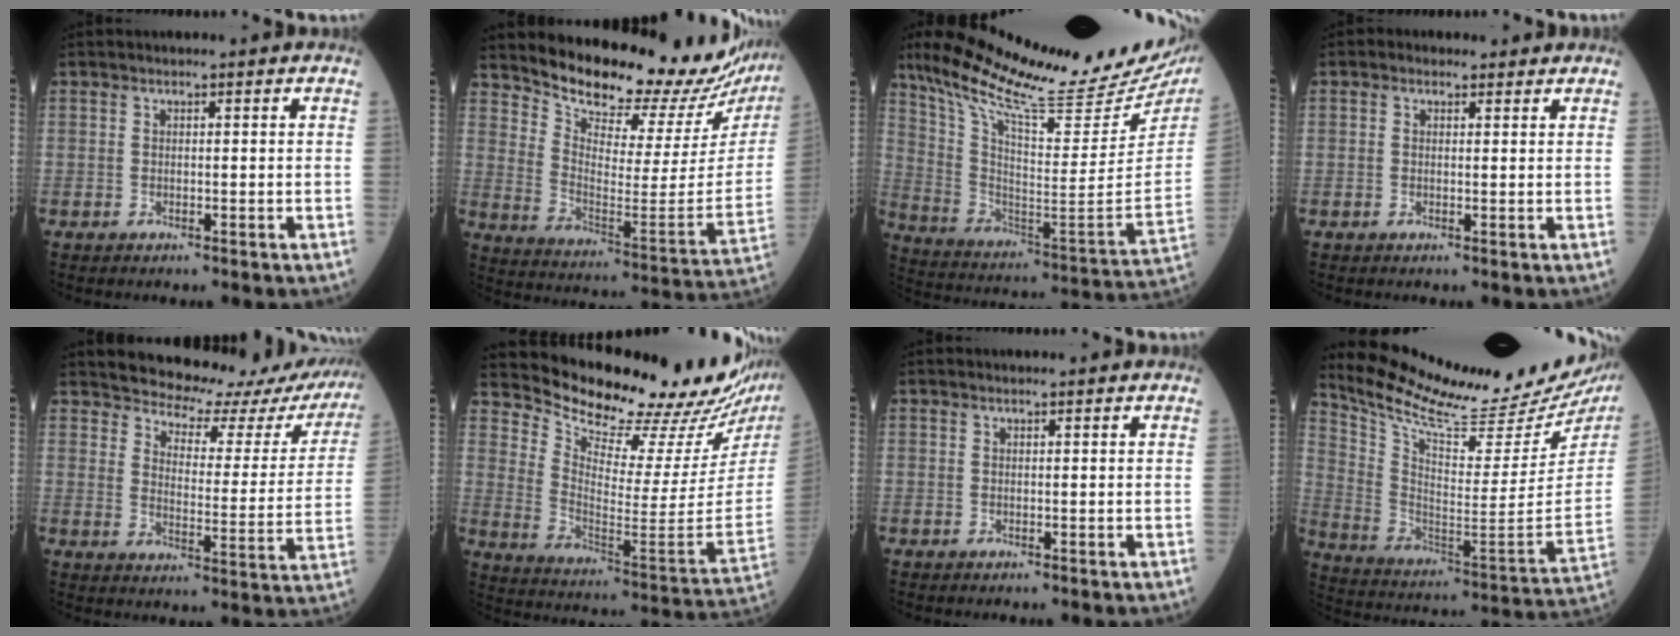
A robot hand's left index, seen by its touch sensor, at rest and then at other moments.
{"total": 22.6, "force": [21.4, 3.6, 6.5], "torque": [-0.112, -0.109, 0.283]}
{"total": 30.0, "force": [25.4, 3.6, 15.5], "torque": [-0.267, -0.065, 0.369]}
{"total": 1.6, "force": [1.2, 1.1, 0.3], "torque": [-0.007, 0.009, 0.013]}
{"total": 17.1, "force": [16.1, 4.4, 3.6], "torque": [-0.023, -0.057, 0.176]}
{"total": 23.6, "force": [21.8, 1.3, 9.0], "torque": [-0.158, -0.117, 0.296]}
{"total": 1.0, "force": [0.9, -0.1, 0.2], "torque": [-0.009, 0.006, 0.015]}
{"total": 26.1, "force": [23.8, 2.6, 10.4], "torque": [-0.185, -0.092, 0.344]}